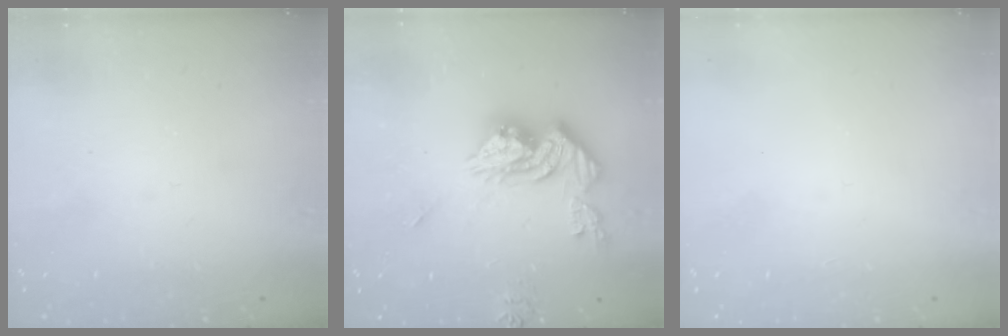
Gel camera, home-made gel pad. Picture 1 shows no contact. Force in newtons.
{"total": 15.7, "press": 15.6, "slide": 1.7}
{"total": 0.0}